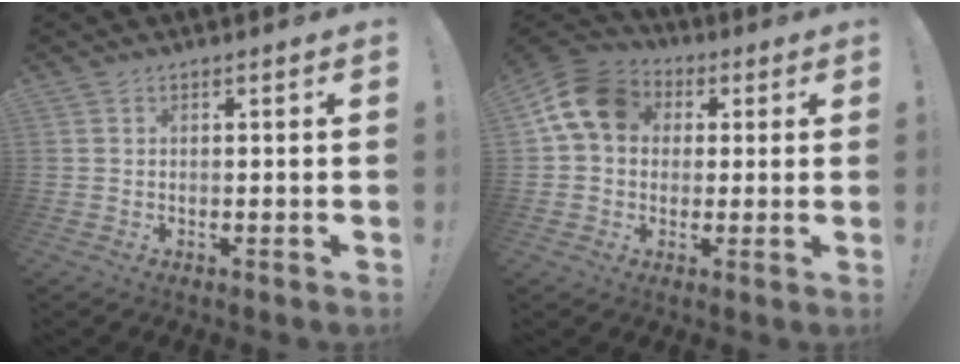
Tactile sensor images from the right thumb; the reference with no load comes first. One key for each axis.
{"total": 13.2, "fx": 3.5, "fy": 10.2, "fz": 7.5, "tx": -0.121, "ty": 0.003, "tz": 0.073}